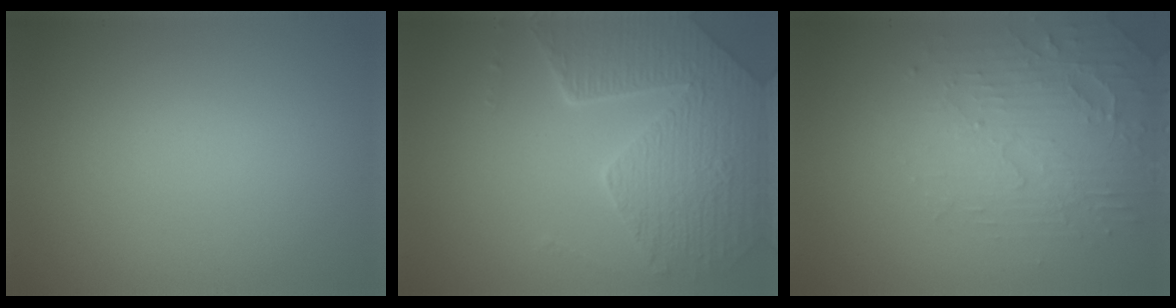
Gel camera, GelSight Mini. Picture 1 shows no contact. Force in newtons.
{"total": 6.7, "press": 5.4, "slide": 4.1}
{"total": 5.2, "press": 3.2, "slide": 4.0}